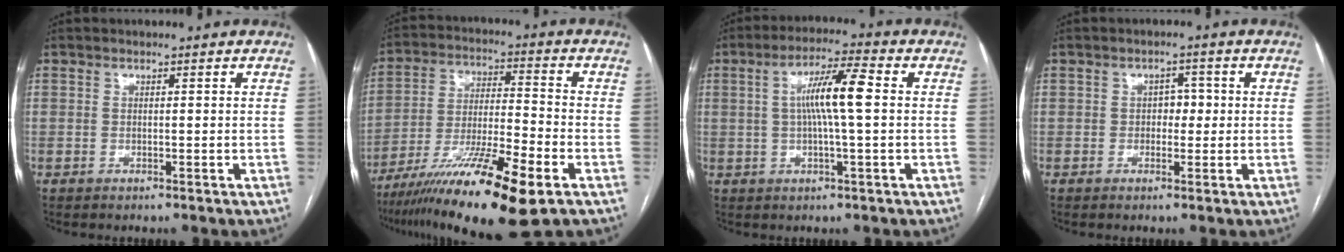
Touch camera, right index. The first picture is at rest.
{"total": 18.0, "force": [-10.7, 1.4, 14.4], "torque": [-0.248, -0.034, -0.183]}
{"total": 8.3, "force": [0.8, 0.4, 8.2], "torque": [-0.152, 0.014, 0.011]}
{"total": 2.5, "force": [0.0, 1.7, 1.8], "torque": [-0.018, 0.011, -0.002]}